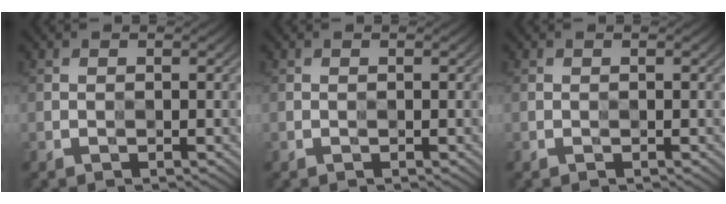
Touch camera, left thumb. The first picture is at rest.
{"total": 0.0}
{"total": 0.0}